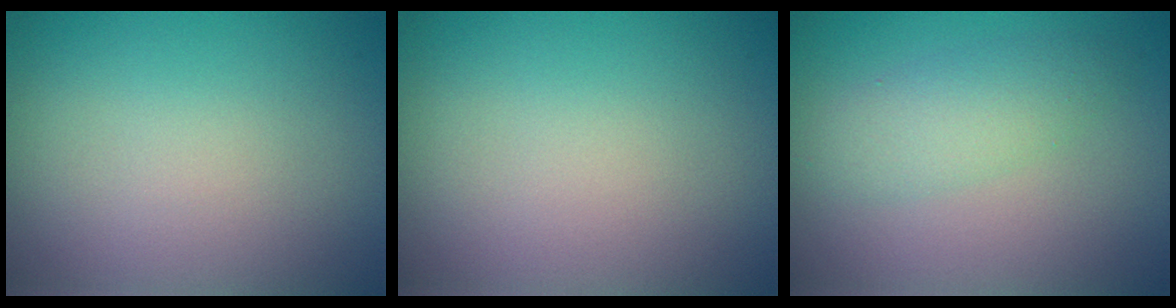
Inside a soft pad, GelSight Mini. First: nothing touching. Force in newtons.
{"total": 0.0}
{"total": 2.5, "press": 2.5, "slide": 0.1}